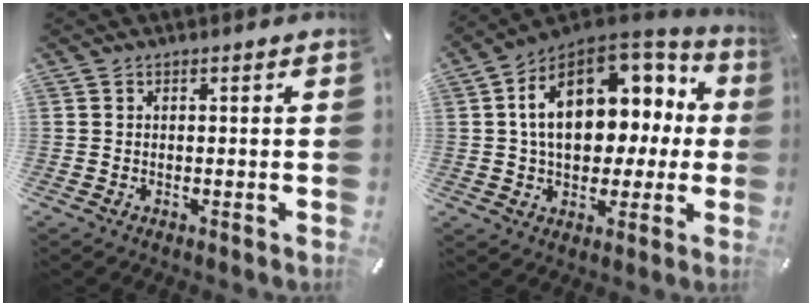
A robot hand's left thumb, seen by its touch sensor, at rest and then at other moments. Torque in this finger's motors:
{"motor_torque": [2.50, 2.50, 1.63, -1.14, 0.65]}